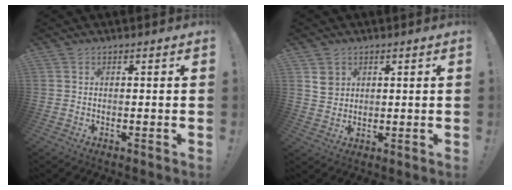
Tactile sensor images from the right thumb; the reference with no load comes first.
{"total": 4.6, "force": [2.3, 3.8, 1.2], "torque": [-0.011, -0.007, 0.046]}